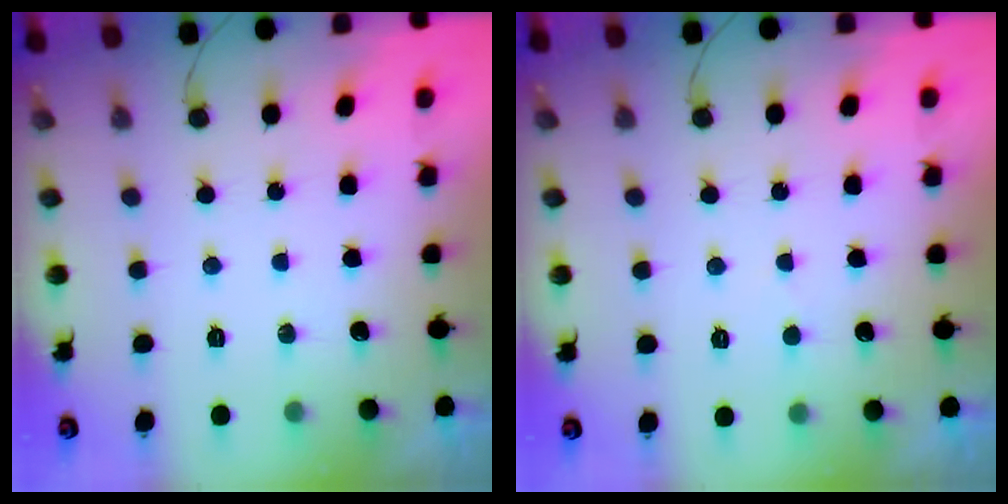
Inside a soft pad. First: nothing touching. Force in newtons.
{"total": 2.8, "press": 2.8, "slide": 0.3}